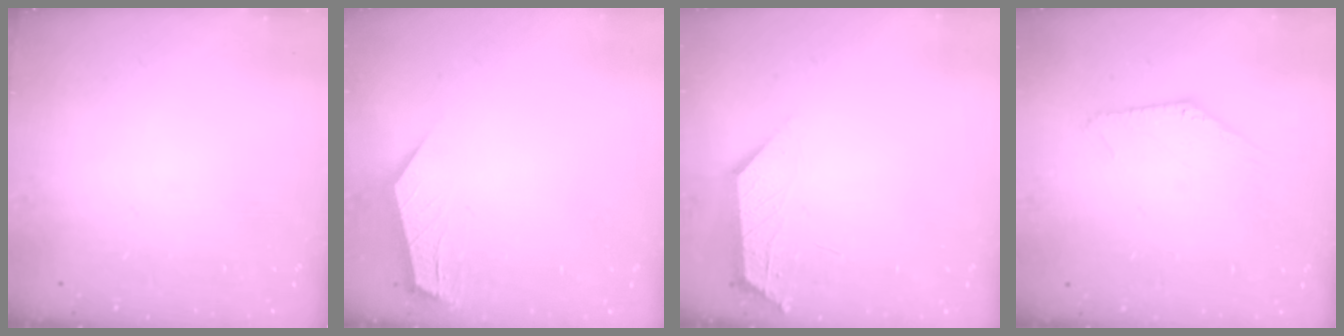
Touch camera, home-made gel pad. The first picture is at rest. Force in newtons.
{"total": 1.6, "press": 1.6, "slide": 0.2}
{"total": 1.9, "press": 1.8, "slide": 0.5}
{"total": 0.0}